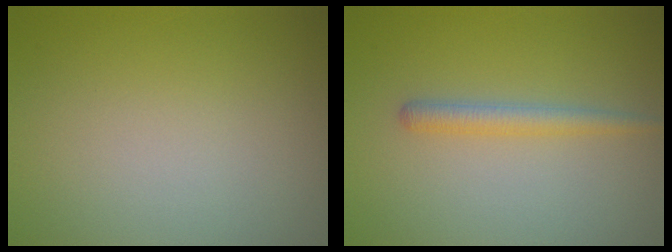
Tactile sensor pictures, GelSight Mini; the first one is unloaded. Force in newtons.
{"total": 1.9, "press": 1.9, "slide": 0.0}